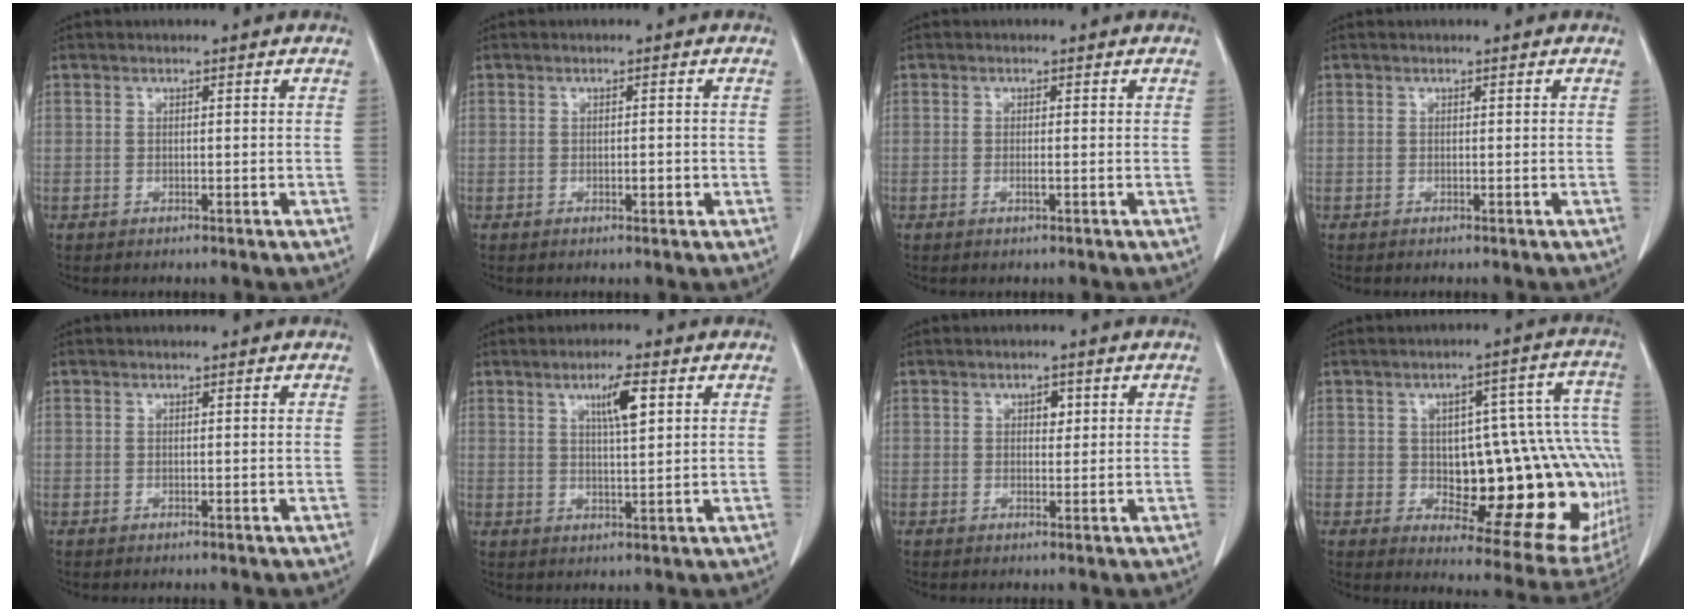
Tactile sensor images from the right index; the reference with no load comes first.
{"total": 1.2, "force": [-0.3, 0.6, 1.0], "torque": [-0.016, 0.001, -0.001]}
{"total": 0.8, "force": [-0.2, 0.0, 0.8], "torque": [-0.017, -0.001, -0.003]}
{"total": 0.0}
{"total": 0.0}
{"total": 5.2, "force": [2.2, 0.5, 4.6], "torque": [-0.078, 0.000, 0.037]}
{"total": 1.7, "force": [0.6, 1.1, 1.2], "torque": [-0.013, 0.000, 0.007]}
{"total": 23.8, "force": [-2.5, 8.2, 22.2], "torque": [-0.186, 0.040, -0.001]}